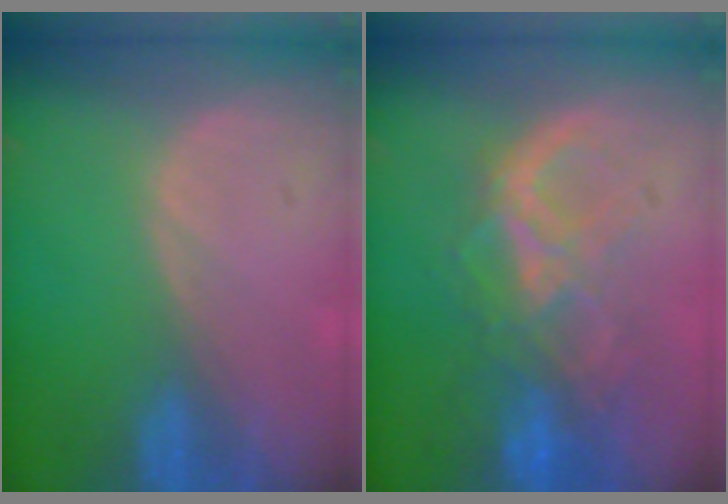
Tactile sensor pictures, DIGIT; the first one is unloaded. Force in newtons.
{"total": 8.9, "press": 7.7, "slide": 4.5}